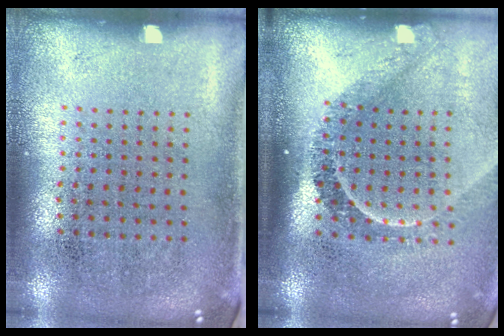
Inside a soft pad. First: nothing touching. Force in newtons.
{"total": 2.2, "press": 1.6, "slide": 1.5}